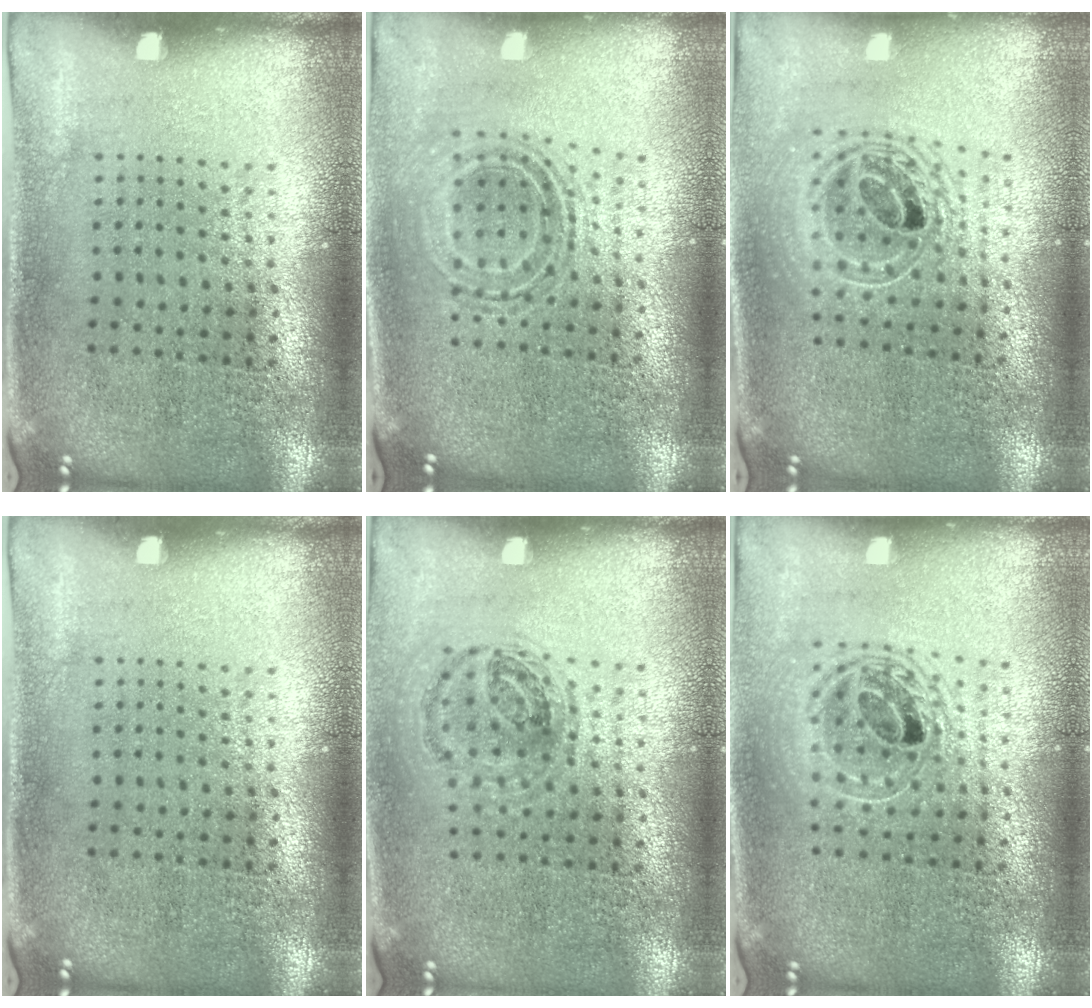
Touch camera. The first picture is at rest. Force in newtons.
{"total": 0.7, "press": 0.7, "slide": 0.2}
{"total": 2.0, "press": 1.5, "slide": 1.3}
{"total": 0.0}
{"total": 0.9, "press": 0.9, "slide": 0.3}
{"total": 1.7, "press": 1.4, "slide": 1.0}